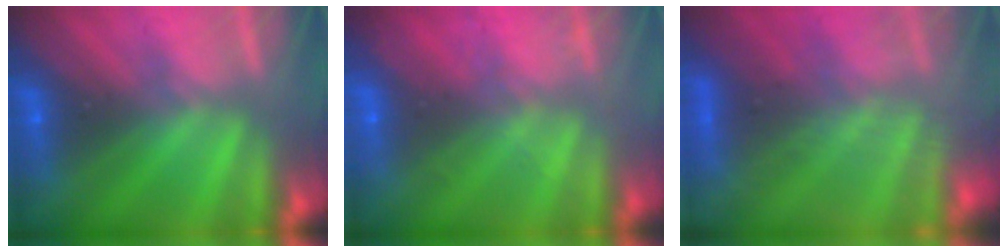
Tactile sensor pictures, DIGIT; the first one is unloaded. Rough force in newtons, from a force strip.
{"total": 2.1}
{"total": 7.0}